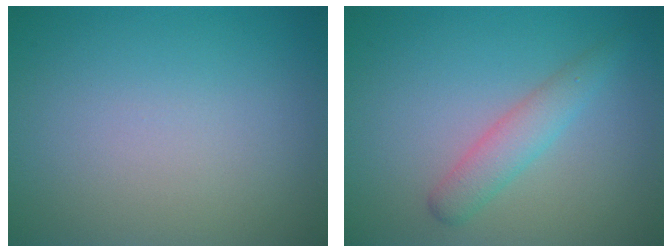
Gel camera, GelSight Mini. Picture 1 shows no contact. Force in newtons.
{"total": 2.5, "press": 2.5, "slide": 0.1}